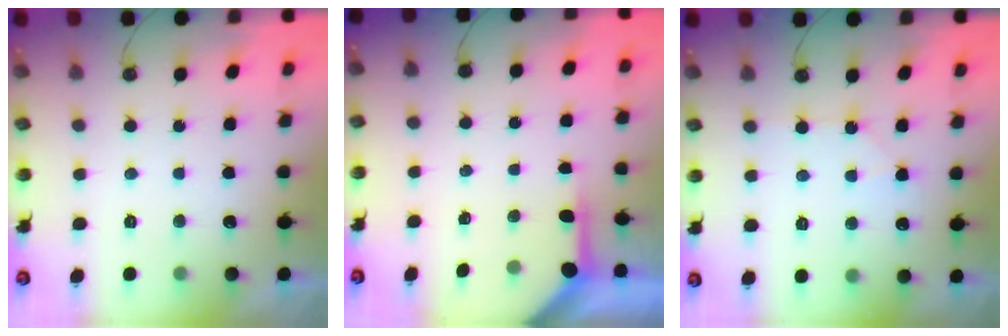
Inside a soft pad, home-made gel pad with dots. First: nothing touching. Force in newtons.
{"total": 3.8, "press": 3.8, "slide": 0.5}
{"total": 4.9, "press": 4.8, "slide": 0.8}